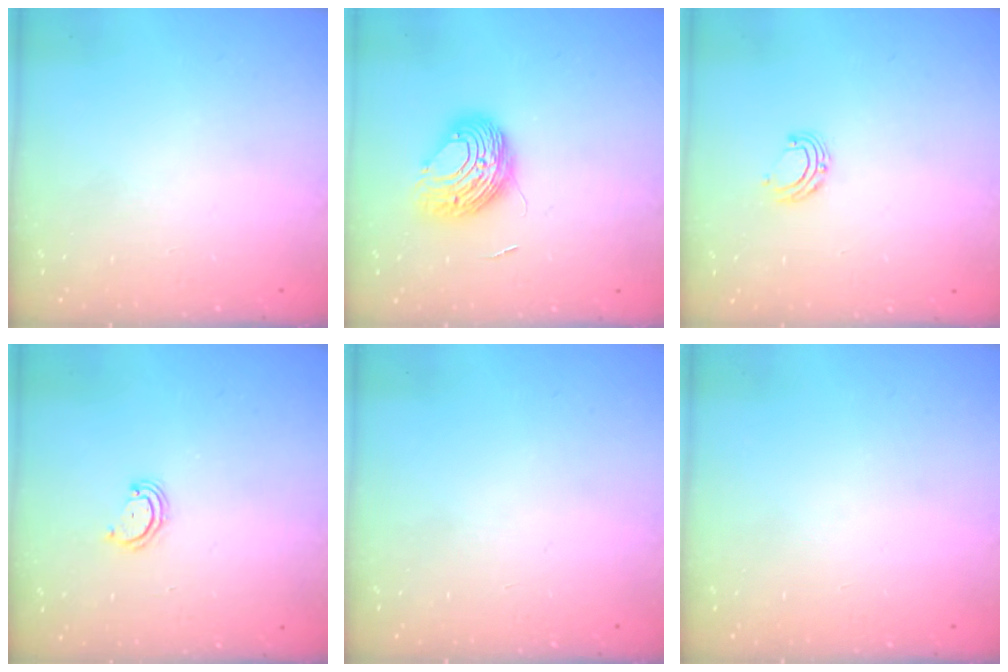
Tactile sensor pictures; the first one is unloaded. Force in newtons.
{"total": 9.5, "press": 9.5, "slide": 0.7}
{"total": 6.6, "press": 6.5, "slide": 0.7}
{"total": 3.3, "press": 3.3, "slide": 0.5}
{"total": 0.0}
{"total": 0.0}